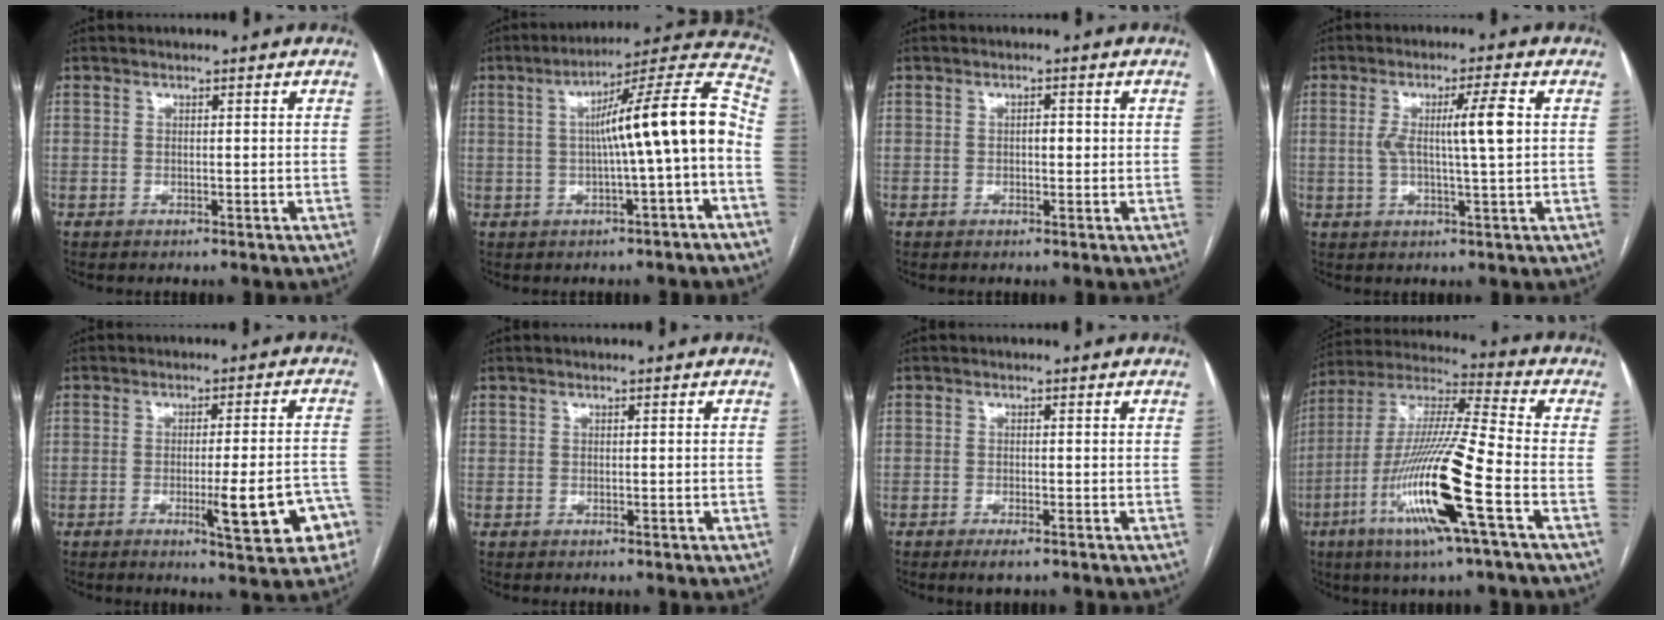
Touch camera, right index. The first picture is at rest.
{"total": 14.1, "force": [-1.1, -0.1, 14.0], "torque": [-0.199, 0.036, -0.018]}
{"total": 1.5, "force": [0.0, 0.7, 1.3], "torque": [-0.021, 0.004, 0.001]}
{"total": 6.8, "force": [0.9, -0.2, 6.7], "torque": [-0.118, 0.007, 0.018]}
{"total": 10.2, "force": [-3.9, 1.4, 9.3], "torque": [-0.116, 0.008, -0.043]}
{"total": 0.0}
{"total": 2.2, "force": [-1.4, 0.3, 1.6], "torque": [-0.028, -0.003, -0.020]}
{"total": 18.7, "force": [-6.9, 0.2, 17.4], "torque": [-0.361, -0.020, -0.134]}